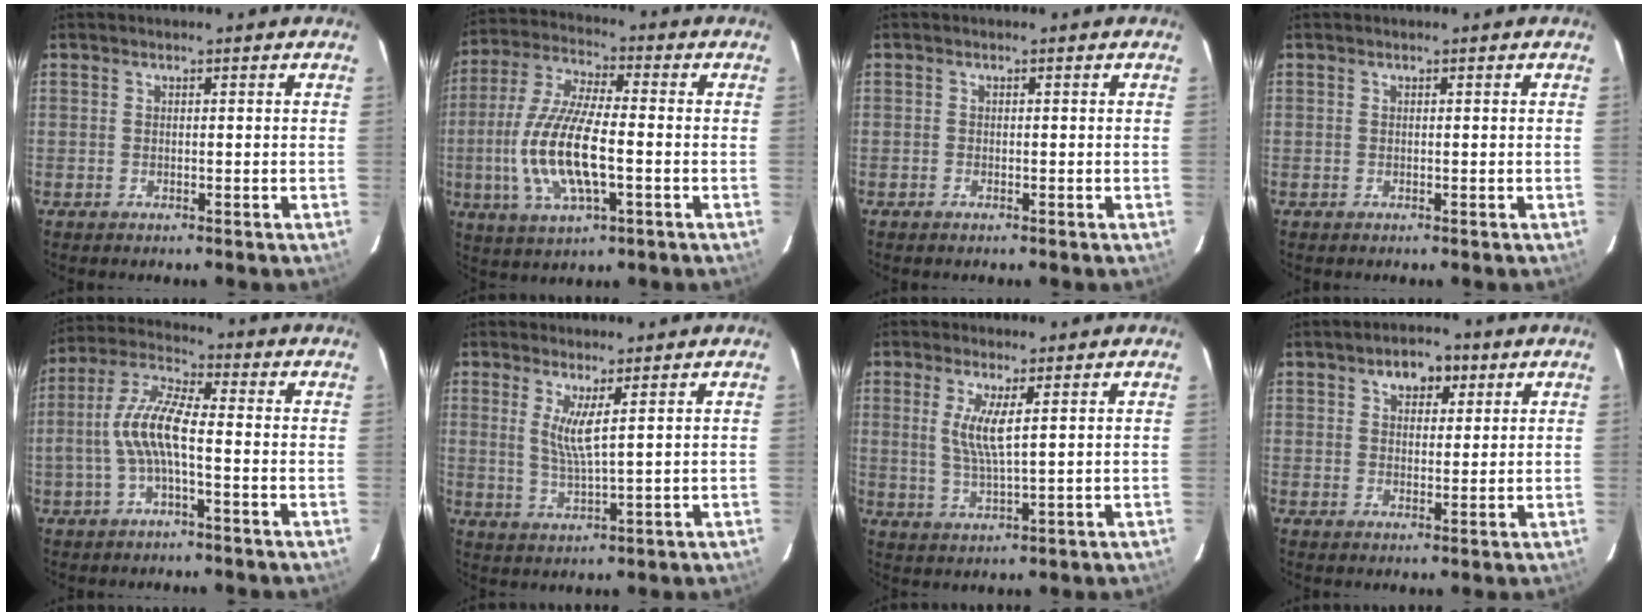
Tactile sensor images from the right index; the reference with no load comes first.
{"total": 14.9, "force": [-2.9, 4.9, 13.8], "torque": [-0.287, -0.007, -0.055]}
{"total": 0.6, "force": [-0.5, 0.3, 0.1], "torque": [-0.002, 0.001, -0.010]}
{"total": 0.0}
{"total": 9.0, "force": [-1.8, 2.2, 8.5], "torque": [-0.189, 0.011, -0.035]}
{"total": 4.6, "force": [1.9, -0.1, 4.2], "torque": [-0.084, -0.016, 0.036]}
{"total": 5.4, "force": [1.7, 0.4, 5.1], "torque": [-0.106, -0.011, 0.034]}
{"total": 5.4, "force": [2.8, 3.3, 3.1], "torque": [-0.045, 0.014, 0.044]}